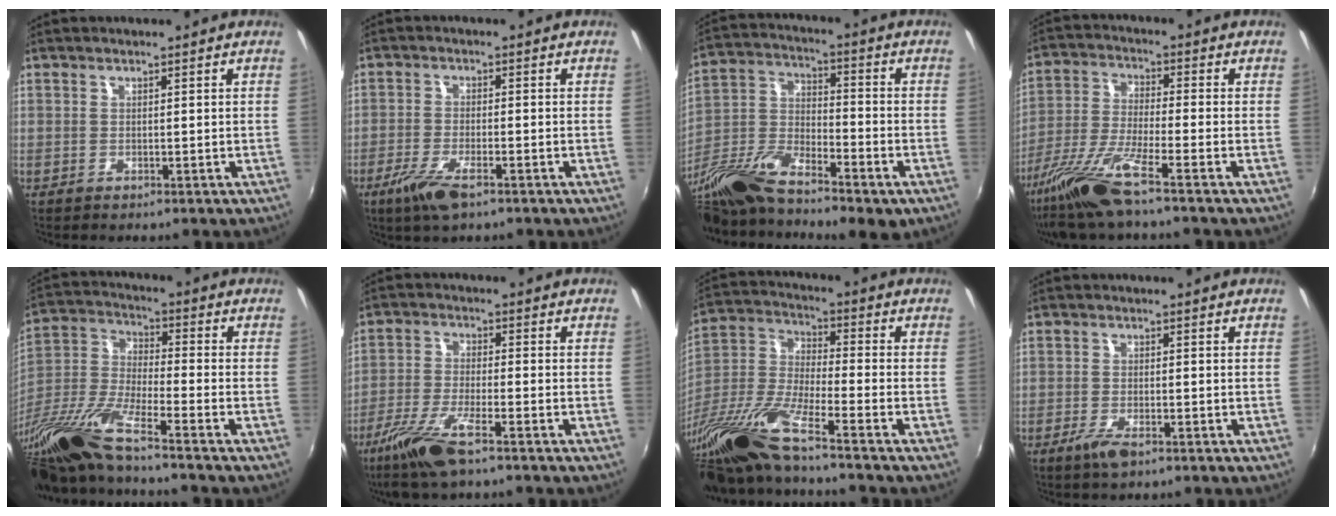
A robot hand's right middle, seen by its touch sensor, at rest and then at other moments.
{"total": 6.4, "force": [-4.1, 1.6, 4.7], "torque": [-0.113, -0.015, -0.077]}
{"total": 16.7, "force": [-11.6, 5.4, 10.8], "torque": [-0.228, -0.035, -0.222]}
{"total": 11.1, "force": [-8.2, 0.0, 7.5], "torque": [-0.161, -0.022, -0.161]}
{"total": 18.2, "force": [-13.9, 1.0, 11.7], "torque": [-0.239, -0.043, -0.278]}
{"total": 10.0, "force": [-6.7, 1.4, 7.3], "torque": [-0.164, -0.022, -0.131]}
{"total": 17.4, "force": [-13.5, 0.6, 10.9], "torque": [-0.222, -0.037, -0.271]}
{"total": 3.8, "force": [-2.5, 1.1, 2.6], "torque": [-0.063, -0.009, -0.049]}